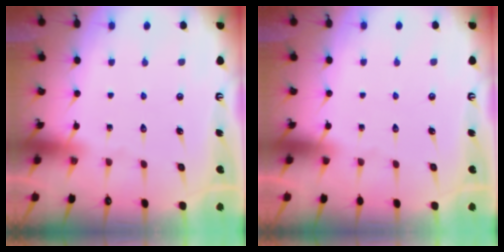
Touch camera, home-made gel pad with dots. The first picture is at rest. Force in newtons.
{"total": 0.0}